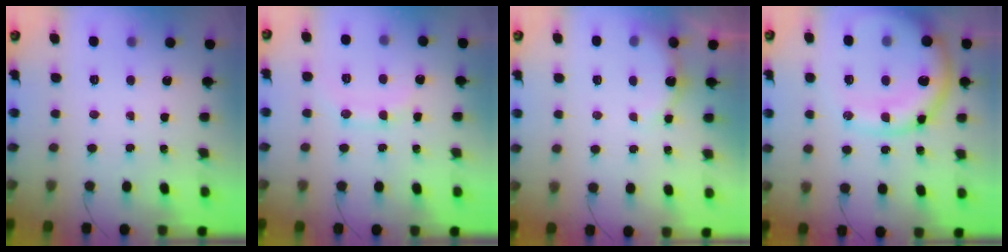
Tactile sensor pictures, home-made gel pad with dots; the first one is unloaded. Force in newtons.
{"total": 8.8, "press": 8.7, "slide": 1.3}
{"total": 4.4, "press": 4.2, "slide": 1.2}
{"total": 16.2, "press": 15.8, "slide": 3.7}